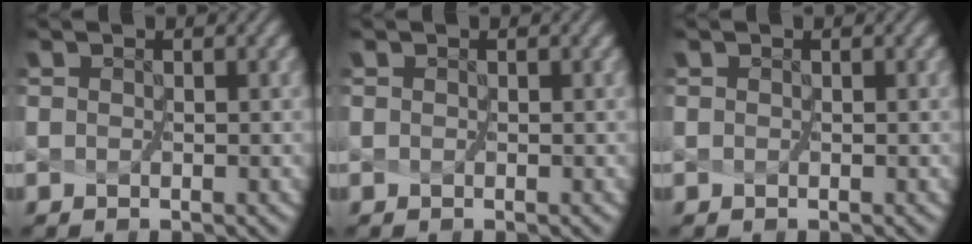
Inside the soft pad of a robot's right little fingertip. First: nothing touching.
{"total": 0.0}
{"total": 0.0}